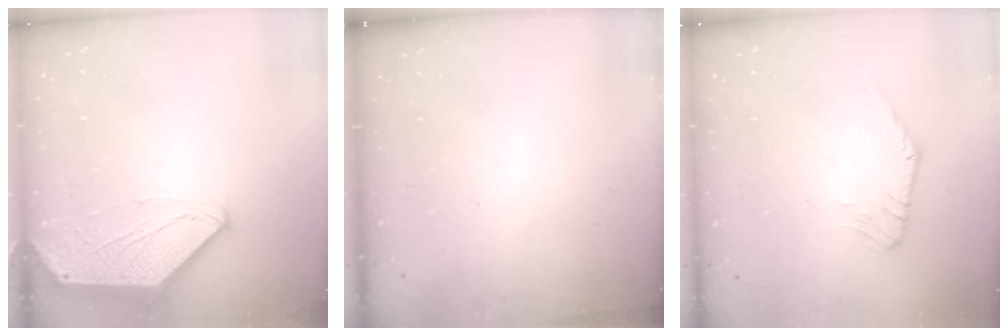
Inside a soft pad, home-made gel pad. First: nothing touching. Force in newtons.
{"total": 0.0}
{"total": 0.5, "press": 0.5, "slide": 0.3}